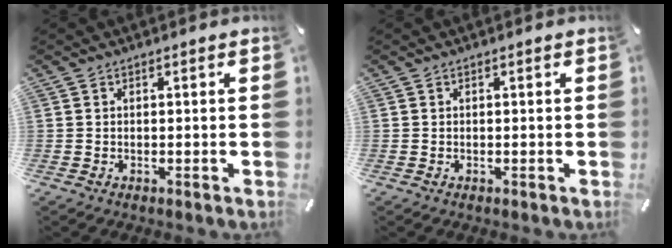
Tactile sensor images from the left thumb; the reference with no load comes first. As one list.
[{"total": 0.0}]